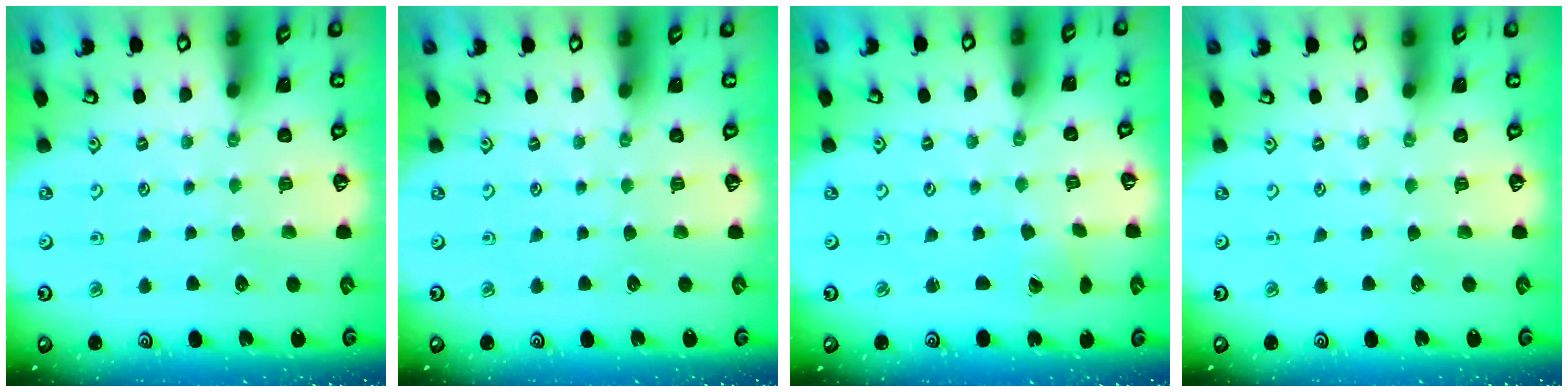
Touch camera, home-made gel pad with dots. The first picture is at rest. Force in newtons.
{"total": 0.0}
{"total": 1.2, "press": 1.2, "slide": 0.1}
{"total": 0.0}